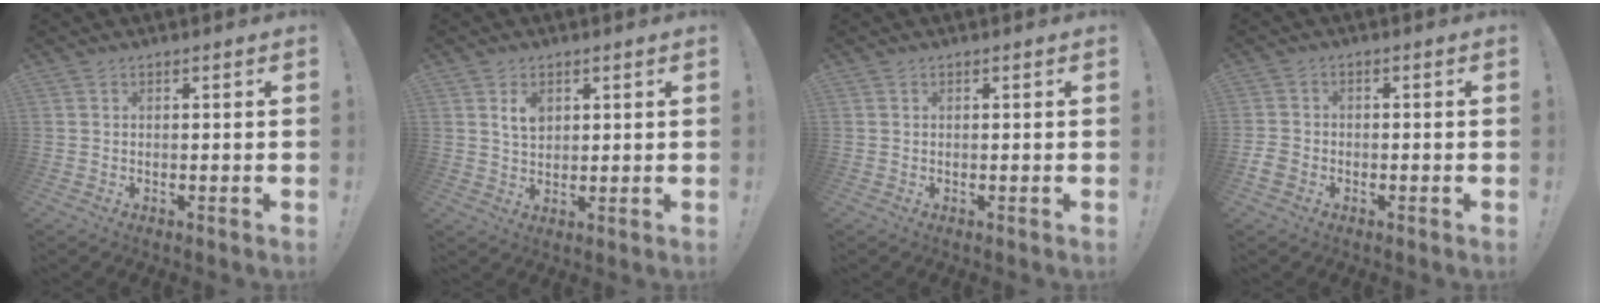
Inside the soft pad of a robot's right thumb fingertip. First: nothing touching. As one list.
[{"total": 4.6, "force": [1.9, 3.1, 2.8], "torque": [-0.044, -0.004, 0.033]}, {"total": 0.0}, {"total": 4.0, "force": [-1.9, 2.9, 2.1], "torque": [-0.048, 0.004, -0.036]}]